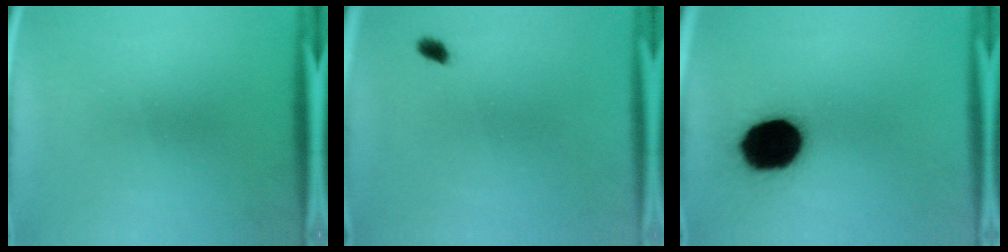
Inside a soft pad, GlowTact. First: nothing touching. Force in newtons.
{"total": 1.4}
{"total": 18.8}